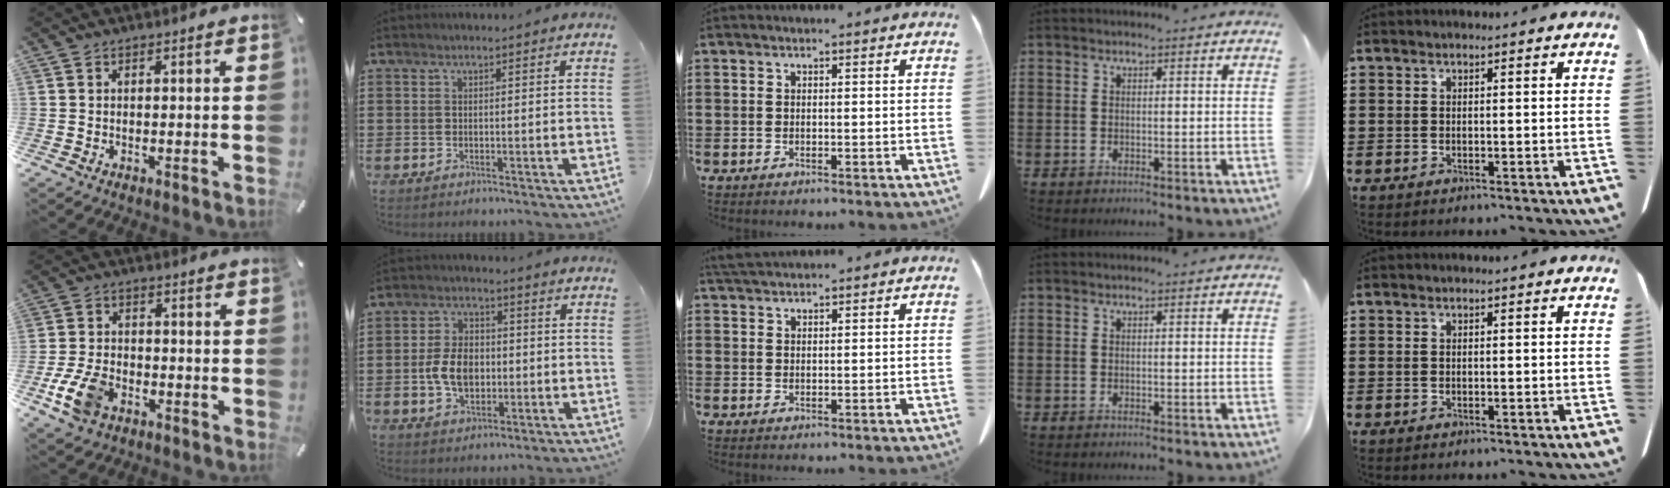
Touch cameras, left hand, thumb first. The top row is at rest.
{"thumb": {"total": 8.6, "force": [-4.0, 5.5, 5.3], "torque": [-0.126, 0.010, -0.074]}, "index": {"total": 7.0, "force": [-0.9, 4.7, 5.1], "torque": [-0.109, 0.002, -0.023]}, "middle": {"total": 2.4, "force": [2.3, 0.2, 0.7], "torque": [-0.020, 0.000, 0.045]}}